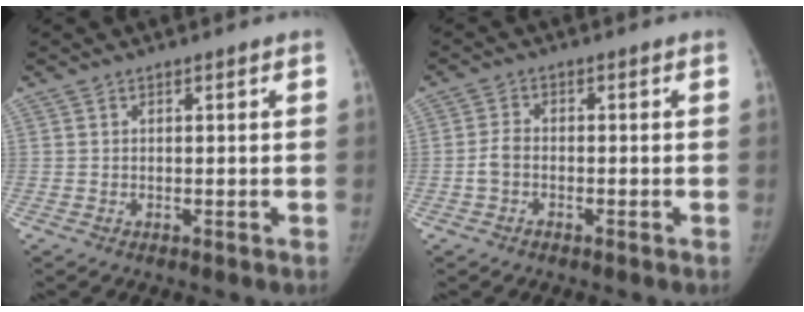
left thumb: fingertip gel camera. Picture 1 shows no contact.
{"total": 2.6, "force": [-1.2, 1.7, 1.5], "torque": [-0.034, 0.013, -0.028]}